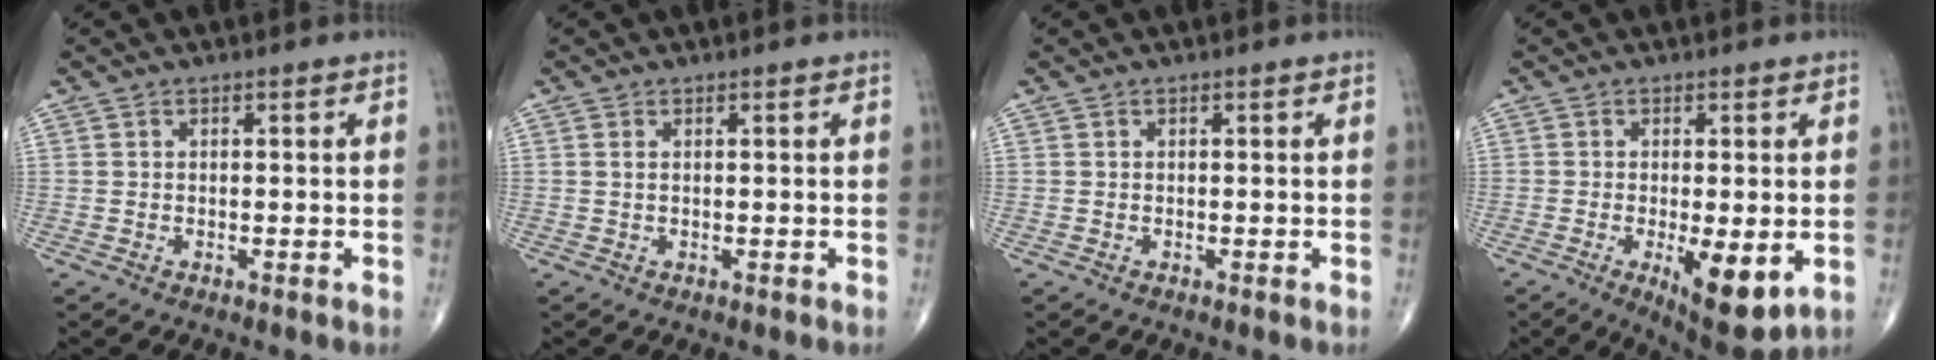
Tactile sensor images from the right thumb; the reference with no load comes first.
{"total": 0.6, "force": [0.3, 0.2, 0.5], "torque": [-0.014, 0.004, 0.007]}
{"total": 0.0}
{"total": 9.5, "force": [-2.3, 3.0, 8.7], "torque": [-0.126, -0.024, -0.028]}